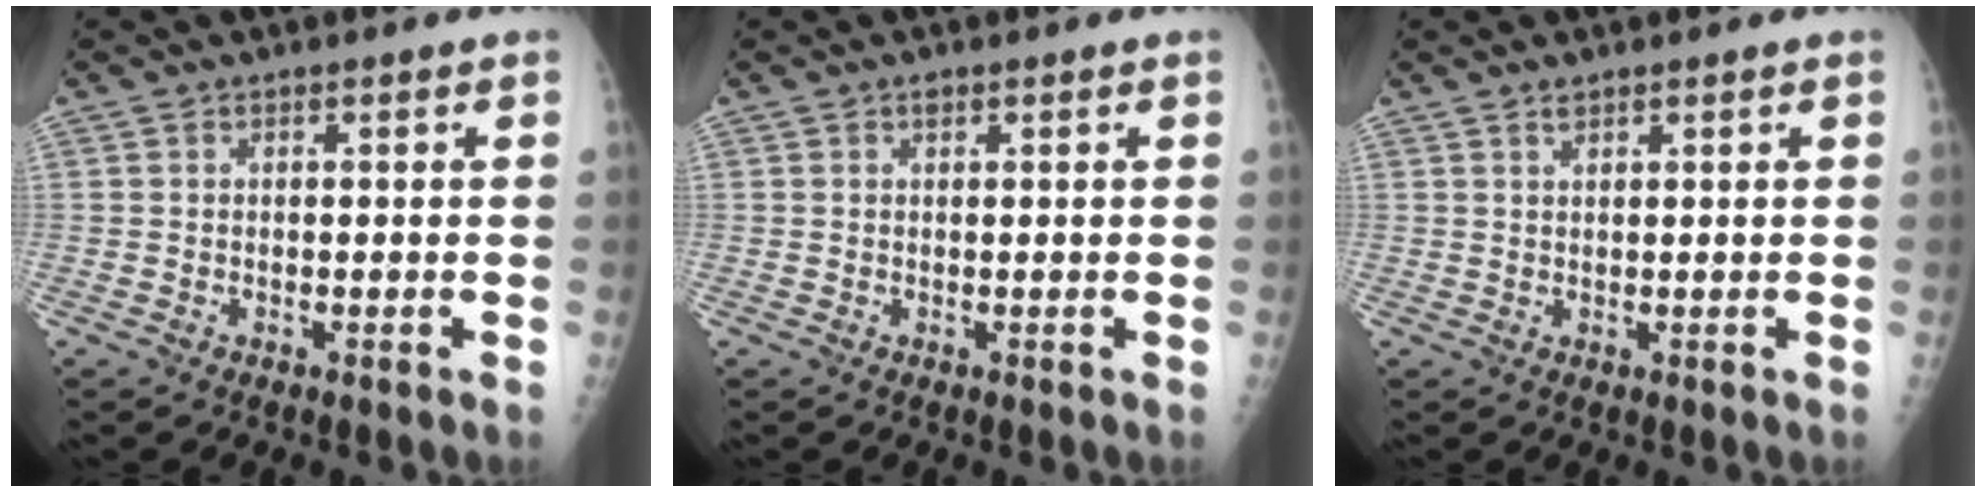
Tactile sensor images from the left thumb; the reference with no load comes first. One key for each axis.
{"total": 0.8, "fx": 0.5, "fy": 0.5, "fz": 0.4, "tx": -0.001, "ty": -0.002, "tz": 0.006}
{"total": 1.3, "fx": 1.0, "fy": 0.5, "fz": 0.5, "tx": -0.005, "ty": -0.006, "tz": 0.018}